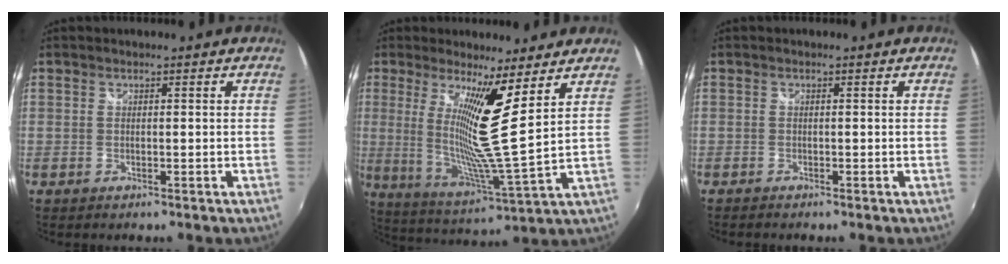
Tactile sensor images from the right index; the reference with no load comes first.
{"total": 12.4, "force": [5.9, -1.0, 10.8], "torque": [-0.185, -0.020, 0.109]}
{"total": 1.1, "force": [-1.0, 0.3, 0.3], "torque": [-0.011, -0.007, -0.018]}